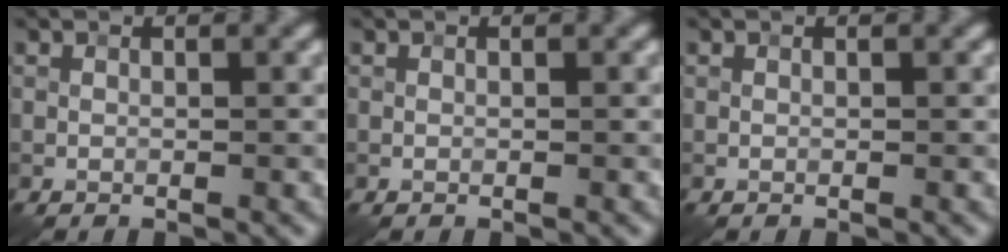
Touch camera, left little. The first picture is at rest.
{"total": 0.0}
{"total": 0.0}